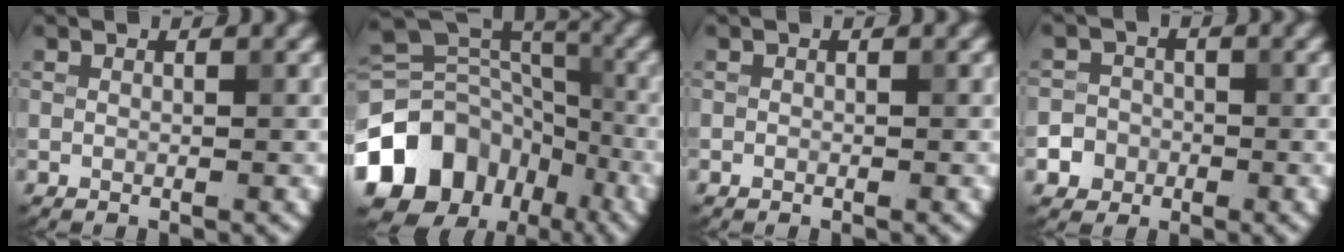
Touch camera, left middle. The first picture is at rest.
{"total": 14.7, "force": [-7.6, 11.1, 5.9], "torque": [-0.142, 0.007, -0.122]}
{"total": 0.0}
{"total": 3.7, "force": [-1.8, 3.2, 0.5], "torque": [0.019, -0.004, -0.038]}